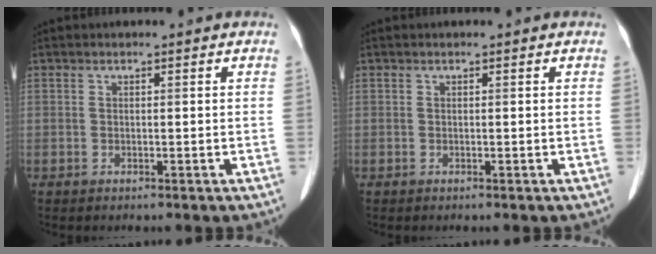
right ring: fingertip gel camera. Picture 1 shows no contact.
{"total": 0.0}